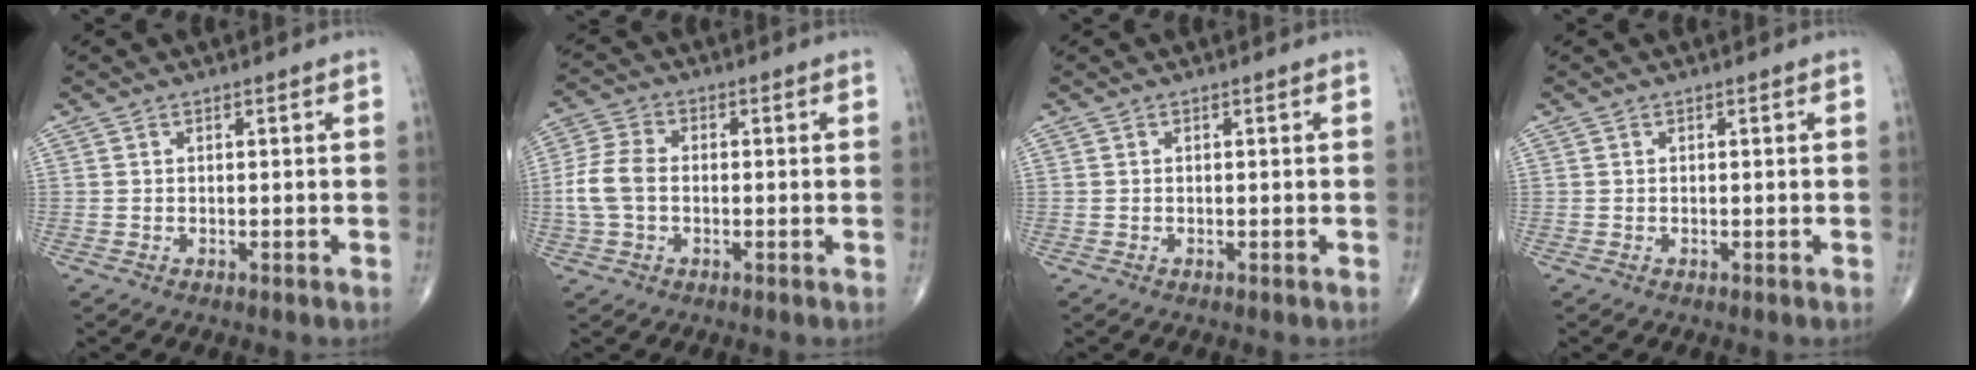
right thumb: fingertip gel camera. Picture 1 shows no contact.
{"total": 7.1, "force": [-0.7, 4.8, 5.2], "torque": [-0.120, 0.017, -0.019]}
{"total": 0.0}
{"total": 0.0}